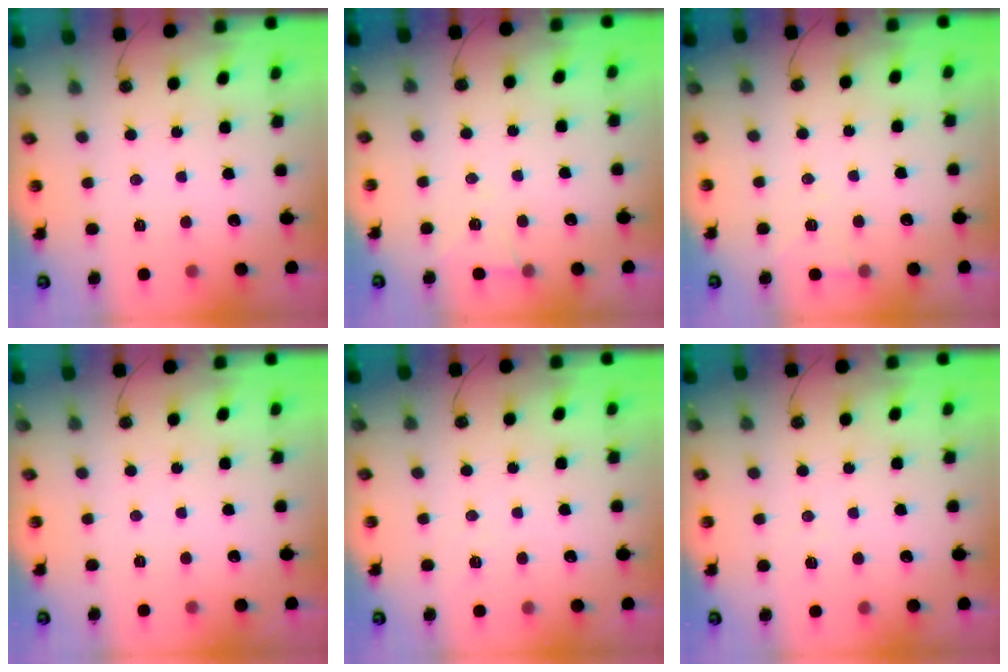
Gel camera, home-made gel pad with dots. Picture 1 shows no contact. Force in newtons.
{"total": 5.8, "press": 3.5, "slide": 4.5}
{"total": 5.6, "press": 3.7, "slide": 4.2}
{"total": 0.0}
{"total": 5.9, "press": 3.8, "slide": 4.5}
{"total": 6.0, "press": 4.5, "slide": 4.1}